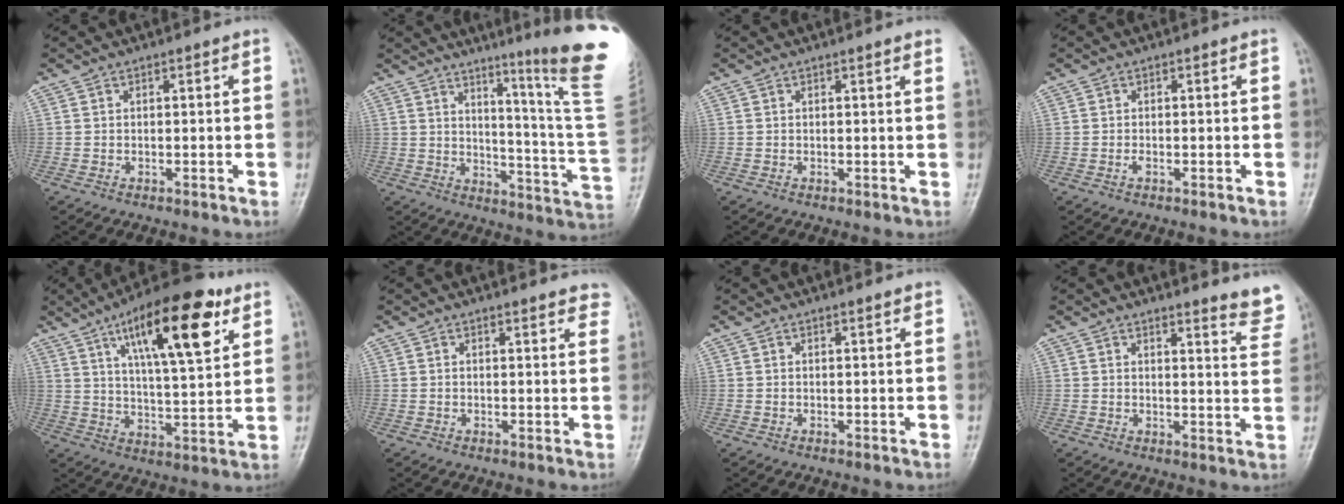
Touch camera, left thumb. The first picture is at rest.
{"total": 21.1, "force": [12.9, -0.4, 16.7], "torque": [-0.199, -0.111, 0.172]}
{"total": 2.0, "force": [1.7, 0.0, 1.0], "torque": [-0.010, -0.001, 0.010]}
{"total": 0.7, "force": [-0.3, 0.3, 0.5], "torque": [-0.011, 0.000, -0.006]}
{"total": 19.5, "force": [9.6, 6.0, 15.9], "torque": [-0.224, -0.031, 0.153]}
{"total": 4.8, "force": [4.4, 1.4, 1.4], "torque": [0.009, -0.017, 0.036]}
{"total": 0.9, "force": [0.8, 0.1, 0.4], "torque": [-0.005, -0.002, 0.012]}
{"total": 6.6, "force": [6.2, 0.8, 2.0], "torque": [-0.003, -0.056, 0.057]}